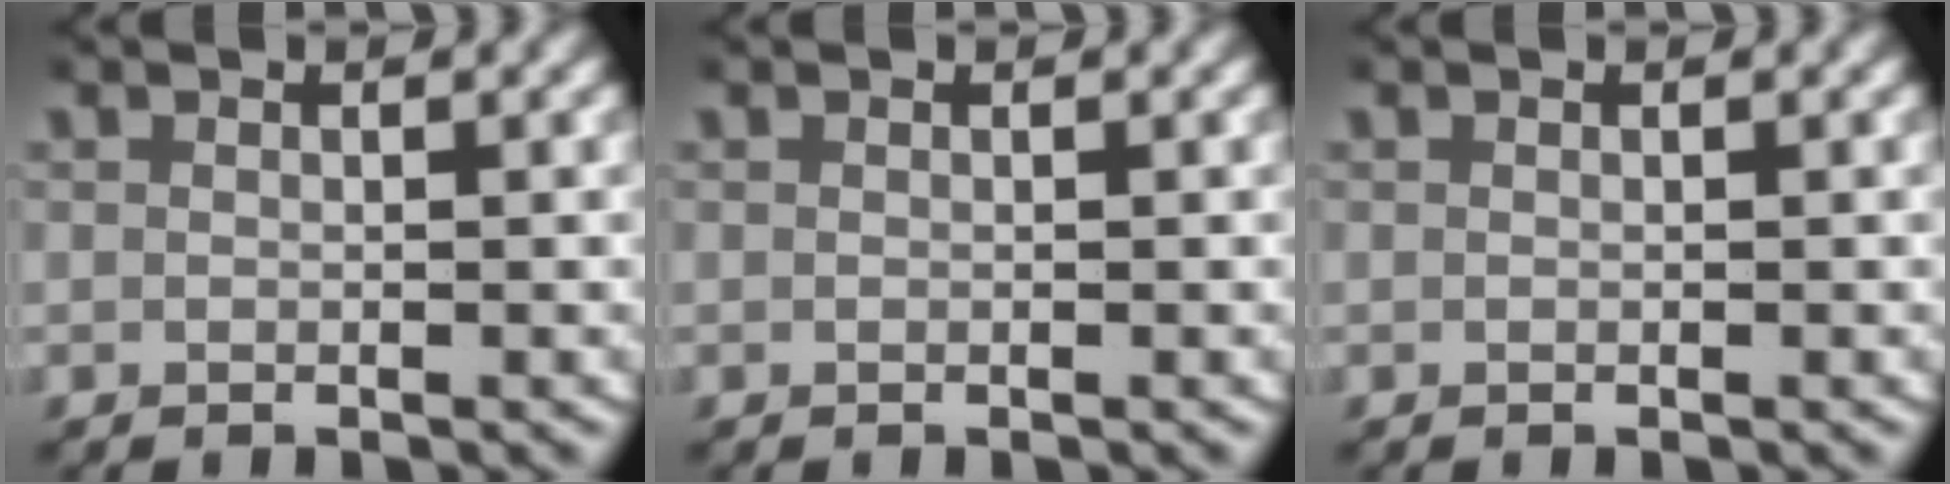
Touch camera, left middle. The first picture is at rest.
{"total": 0.0}
{"total": 0.0}